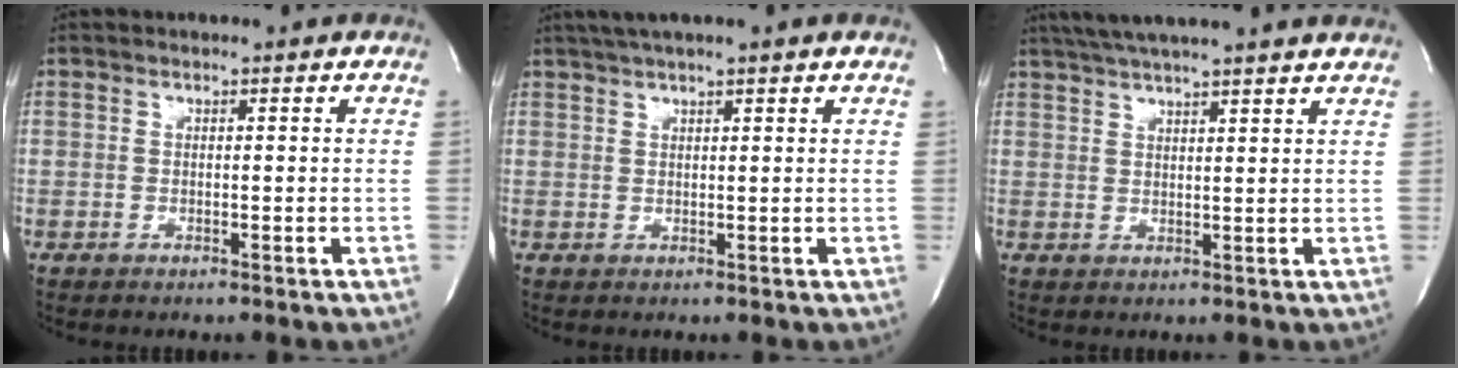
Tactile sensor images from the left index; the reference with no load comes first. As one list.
[{"total": 6.2, "force": [4.9, -0.3, 3.8], "torque": [-0.064, 0.033, 0.078]}, {"total": 13.8, "force": [12.0, -0.2, 6.9], "torque": [-0.122, 0.035, 0.162]}]